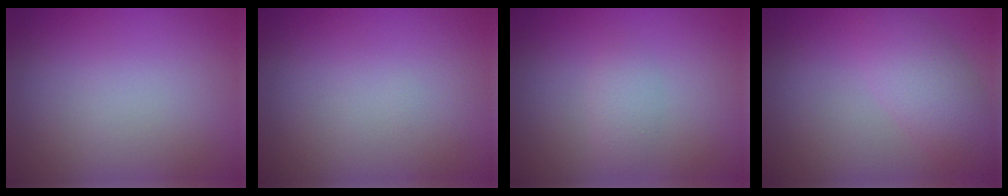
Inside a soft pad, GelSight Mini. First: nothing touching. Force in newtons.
{"total": 0.0}
{"total": 1.3, "press": 1.3, "slide": 0.0}
{"total": 3.8, "press": 3.8, "slide": 0.1}